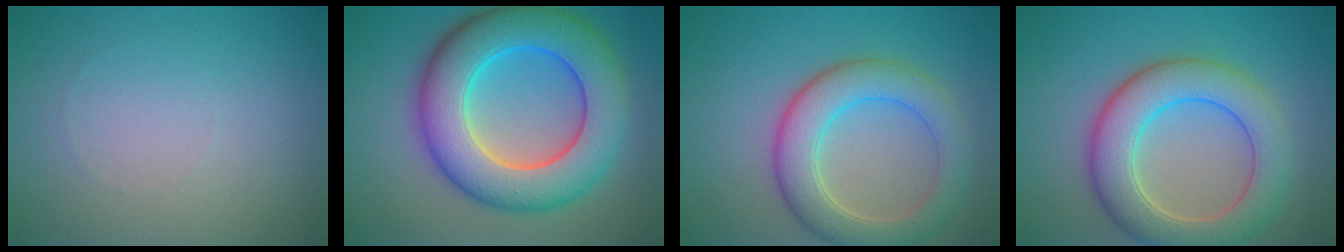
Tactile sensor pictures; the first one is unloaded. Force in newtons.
{"total": 11.6, "press": 11.6, "slide": 0.2}
{"total": 6.2, "press": 6.2, "slide": 0.4}
{"total": 7.6, "press": 7.6, "slide": 0.3}